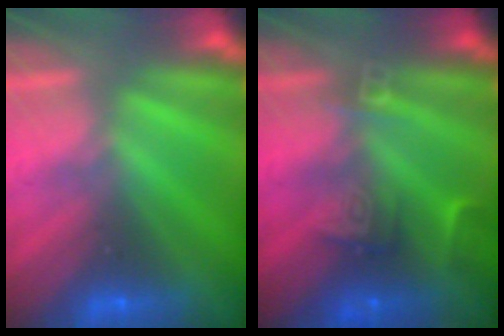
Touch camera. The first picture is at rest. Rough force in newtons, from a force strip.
{"total": 2.4}